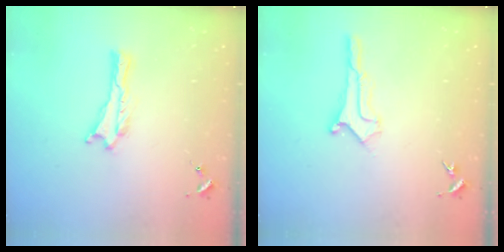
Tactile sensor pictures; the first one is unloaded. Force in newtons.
{"total": 0.9, "press": 0.9, "slide": 0.1}